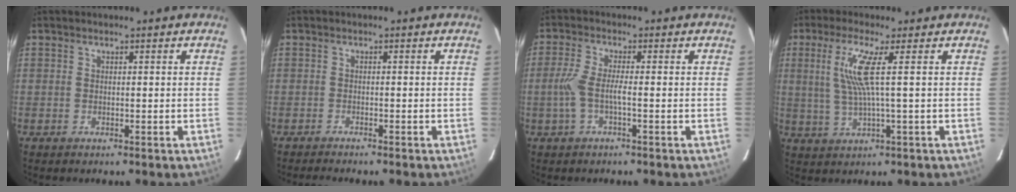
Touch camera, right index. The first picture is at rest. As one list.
[{"total": 3.1, "force": [-2.8, 0.1, 1.3], "torque": [-0.033, -0.009, -0.046]}, {"total": 4.7, "force": [-1.3, 0.4, 4.5], "torque": [-0.103, -0.001, -0.024]}, {"total": 6.9, "force": [1.6, -0.9, 6.6], "torque": [-0.128, -0.004, 0.038]}]